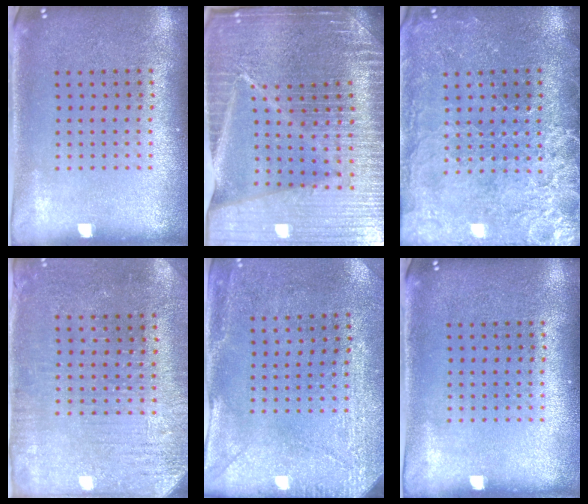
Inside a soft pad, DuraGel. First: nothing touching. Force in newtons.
{"total": 6.4, "press": 5.6, "slide": 3.2}
{"total": 3.6, "press": 3.3, "slide": 1.3}
{"total": 3.1, "press": 2.8, "slide": 1.2}
{"total": 2.9, "press": 2.5, "slide": 1.5}
{"total": 0.0}